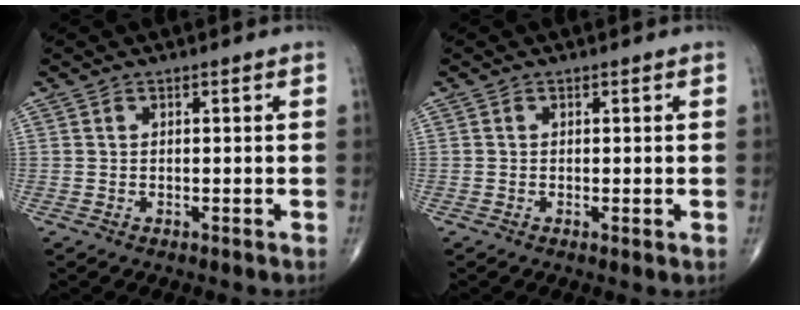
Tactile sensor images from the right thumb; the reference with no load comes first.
{"total": 0.8, "force": [-0.1, 0.1, 0.8], "torque": [-0.019, -0.005, -0.003]}